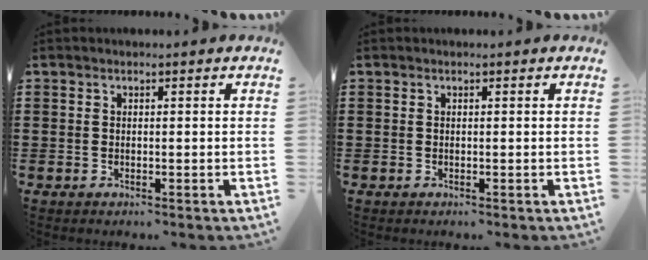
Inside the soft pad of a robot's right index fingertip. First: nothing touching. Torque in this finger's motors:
{"motor_torque": [0.00, 0.00, 0.00, 0.00]}